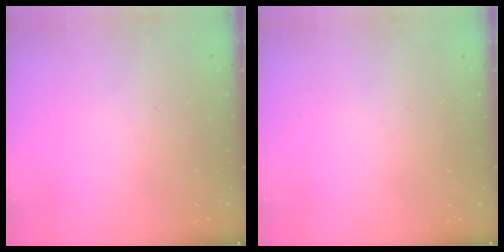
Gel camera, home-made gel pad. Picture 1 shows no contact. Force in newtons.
{"total": 0.0}